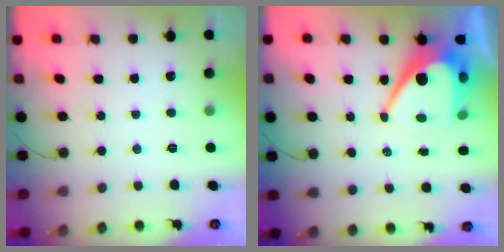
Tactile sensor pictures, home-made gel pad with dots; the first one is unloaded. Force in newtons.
{"total": 12.9, "press": 12.8, "slide": 1.0}